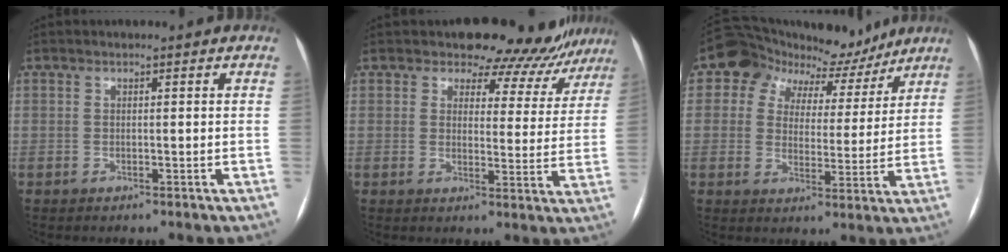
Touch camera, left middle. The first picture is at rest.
{"total": 11.3, "force": [10.2, 4.8, 0.9], "torque": [0.023, -0.022, 0.091]}
{"total": 10.4, "force": [7.8, 5.9, 3.6], "torque": [-0.051, 0.033, 0.110]}